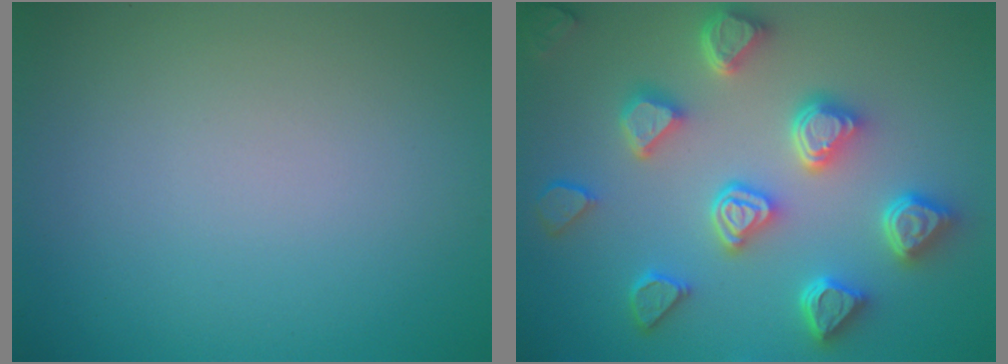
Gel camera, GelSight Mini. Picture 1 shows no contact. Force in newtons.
{"total": 6.9, "press": 5.7, "slide": 3.9}